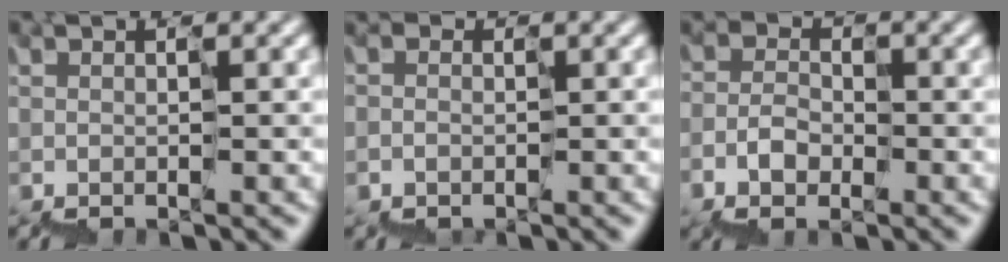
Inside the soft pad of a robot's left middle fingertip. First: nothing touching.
{"total": 1.5, "force": [-1.2, 0.1, -0.9], "torque": [0.004, 0.000, -0.018]}
{"total": 1.8, "force": [-1.2, 1.3, 0.1], "torque": [-0.005, 0.012, -0.023]}